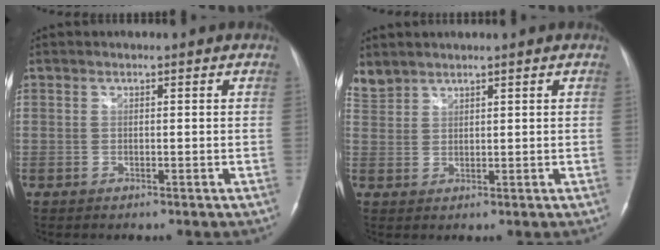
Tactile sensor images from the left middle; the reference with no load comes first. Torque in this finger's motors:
{"motor_torque": [-0.06, -0.06, -0.06, -0.01]}